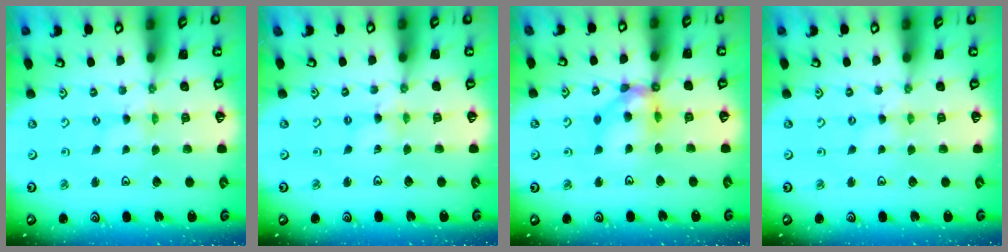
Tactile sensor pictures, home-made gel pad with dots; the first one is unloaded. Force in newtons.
{"total": 1.6, "press": 1.6, "slide": 0.3}
{"total": 12.4, "press": 12.3, "slide": 1.2}
{"total": 2.4, "press": 2.3, "slide": 0.4}